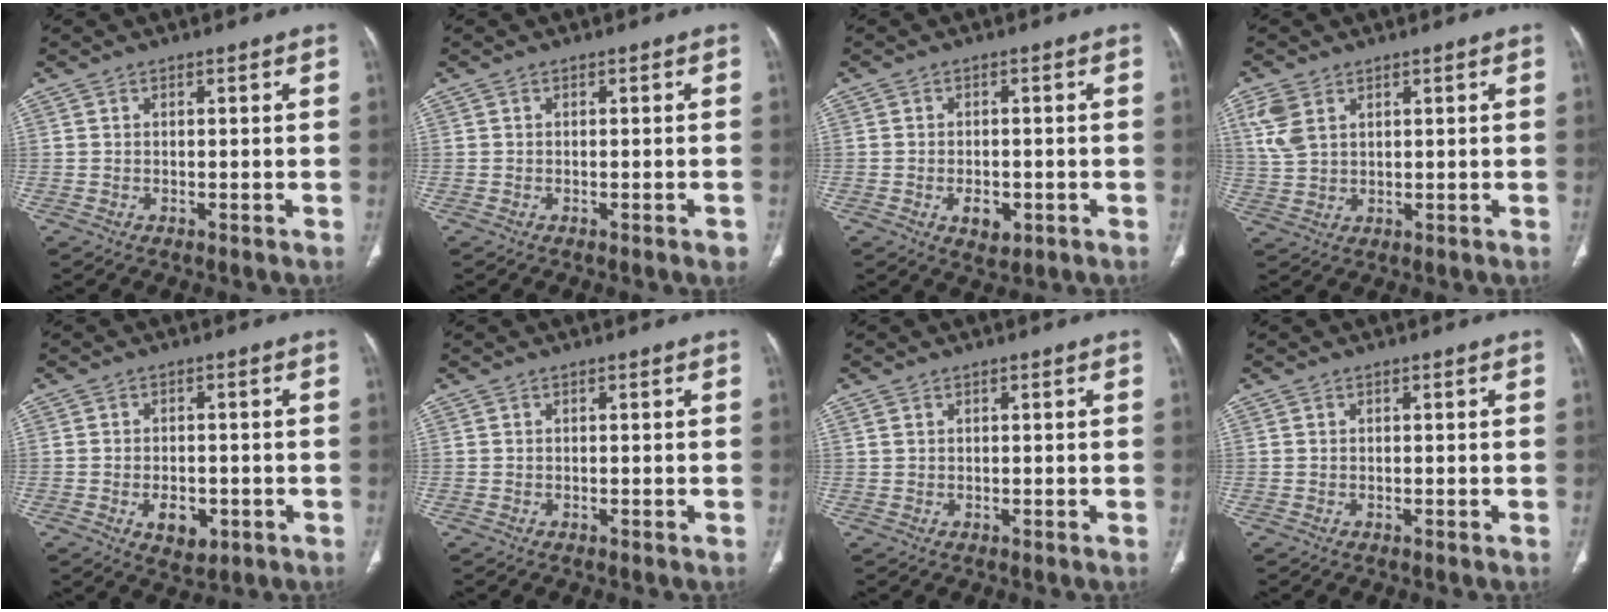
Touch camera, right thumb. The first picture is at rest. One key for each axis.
{"total": 1.3, "fx": -0.8, "fy": 0.3, "fz": 1.0, "tx": -0.010, "ty": -0.001, "tz": -0.011}
{"total": 4.3, "fx": -1.5, "fy": 2.6, "fz": 3.0, "tx": -0.039, "ty": 0.004, "tz": -0.016}
{"total": 5.9, "fx": 2.8, "fy": 3.6, "fz": 3.7, "tx": -0.084, "ty": -0.002, "tz": 0.067}
{"total": 5.4, "fx": -1.9, "fy": 3.3, "fz": 3.9, "tx": -0.048, "ty": 0.005, "tz": -0.019}
{"total": 0.0}
{"total": 0.9, "fx": 0.6, "fy": 0.6, "fz": 0.4, "tx": -0.007, "ty": 0.003, "tz": 0.014}
{"total": 0.0}